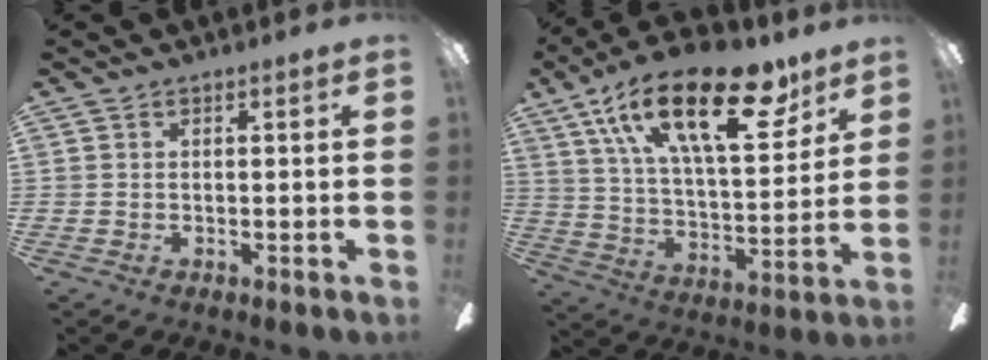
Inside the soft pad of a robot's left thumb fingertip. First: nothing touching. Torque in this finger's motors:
{"motor_torque": [0.96, 1.08, 1.46, -1.31, 0.25]}